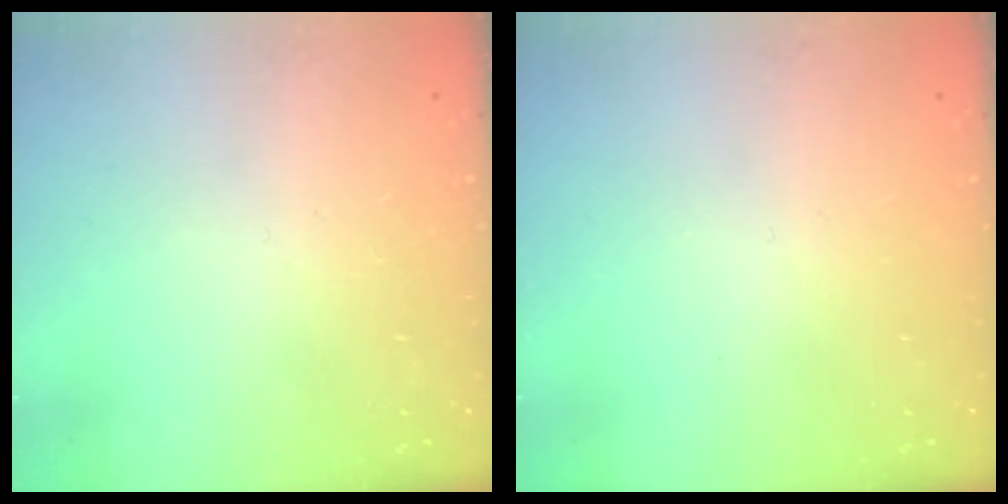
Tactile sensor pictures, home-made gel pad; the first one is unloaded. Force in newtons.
{"total": 0.0}